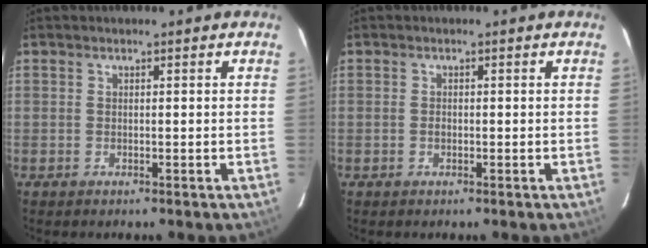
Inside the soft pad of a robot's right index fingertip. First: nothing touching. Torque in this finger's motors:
{"motor_torque": [0.19, 0.09, 0.02, -0.01]}